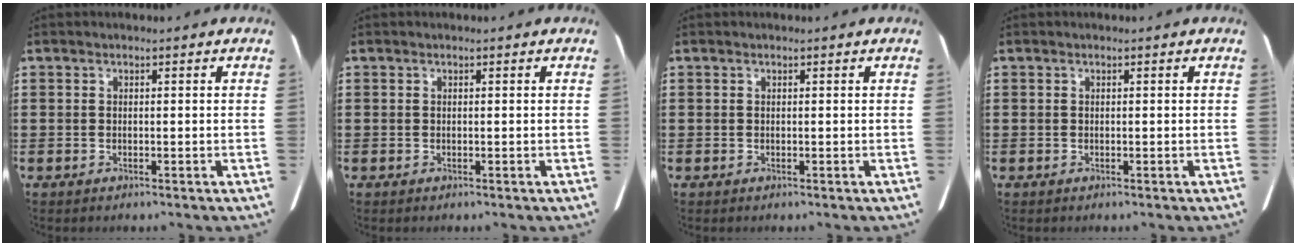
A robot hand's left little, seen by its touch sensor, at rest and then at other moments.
{"total": 0.0}
{"total": 0.0}
{"total": 0.0}